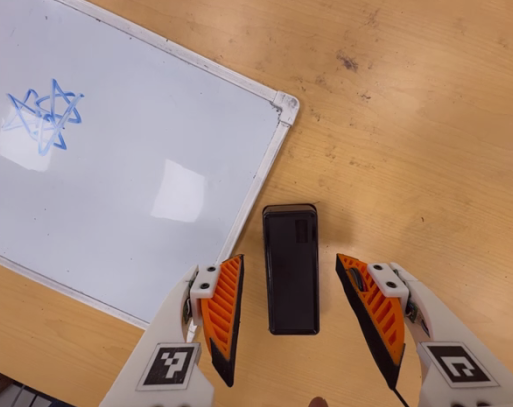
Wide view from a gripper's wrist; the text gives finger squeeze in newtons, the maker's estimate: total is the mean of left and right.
{"total": 0.0}